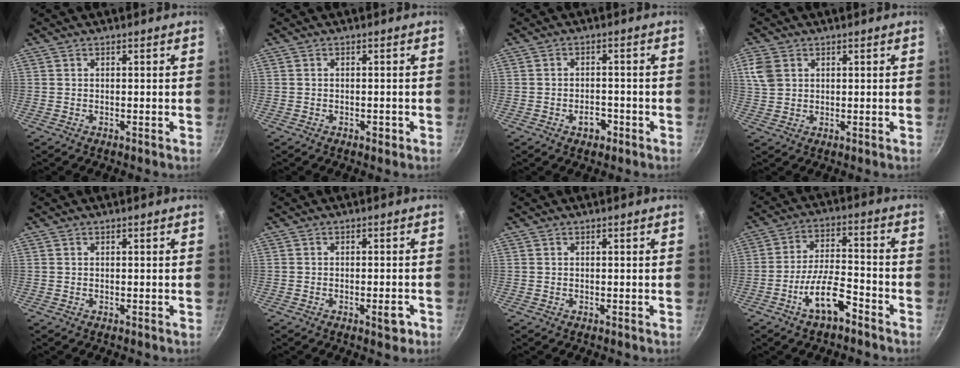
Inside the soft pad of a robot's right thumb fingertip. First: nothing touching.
{"total": 1.4, "force": [-0.6, 0.8, 0.9], "torque": [-0.012, 0.004, -0.009]}
{"total": 3.5, "force": [-1.8, 2.3, 2.0], "torque": [-0.015, 0.017, -0.024]}
{"total": 5.3, "force": [1.8, 4.1, 2.9], "torque": [-0.049, 0.000, 0.038]}
{"total": 0.0}
{"total": 3.2, "force": [-1.5, 1.2, 2.5], "torque": [-0.023, 0.014, -0.016]}
{"total": 0.0}
{"total": 9.9, "force": [-5.6, 3.5, 7.3], "torque": [-0.123, 0.045, -0.102]}